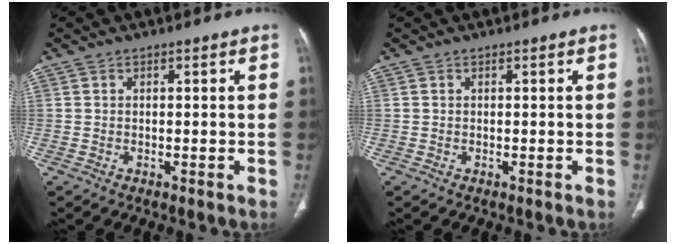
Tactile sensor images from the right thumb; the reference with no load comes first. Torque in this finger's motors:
{"motor_torque": [0.00, 0.00, 0.04, 0.04, 0.03]}